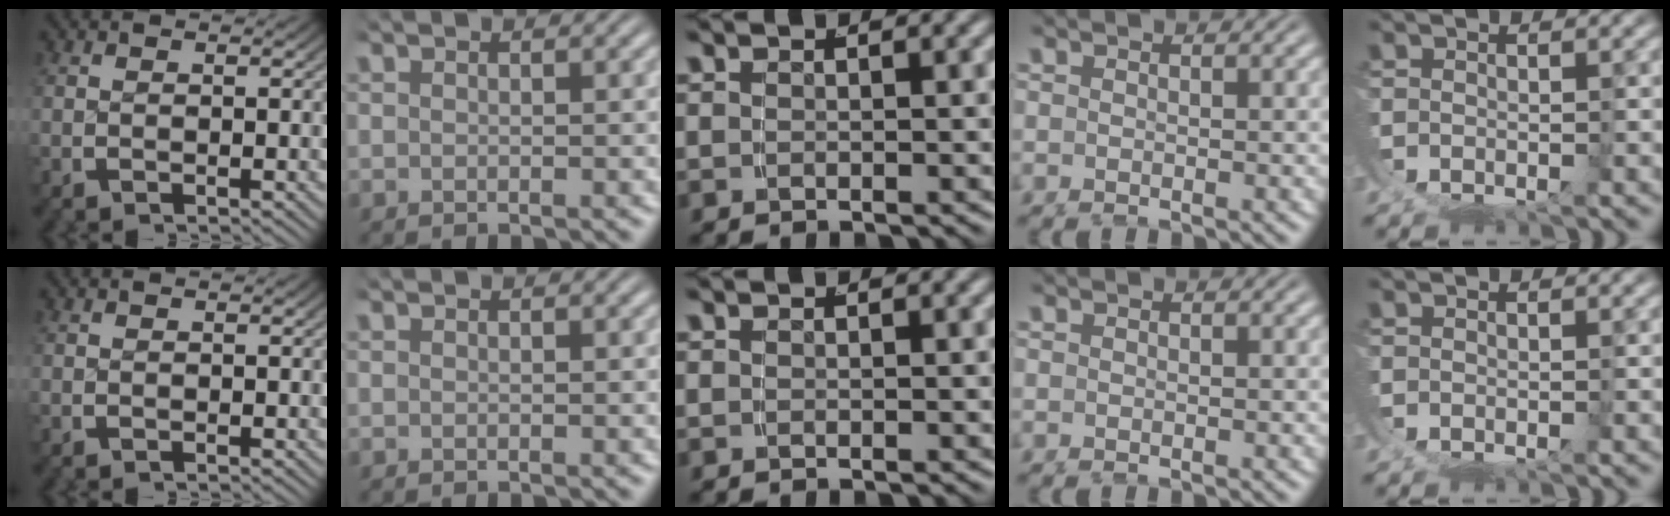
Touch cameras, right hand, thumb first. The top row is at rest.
{}